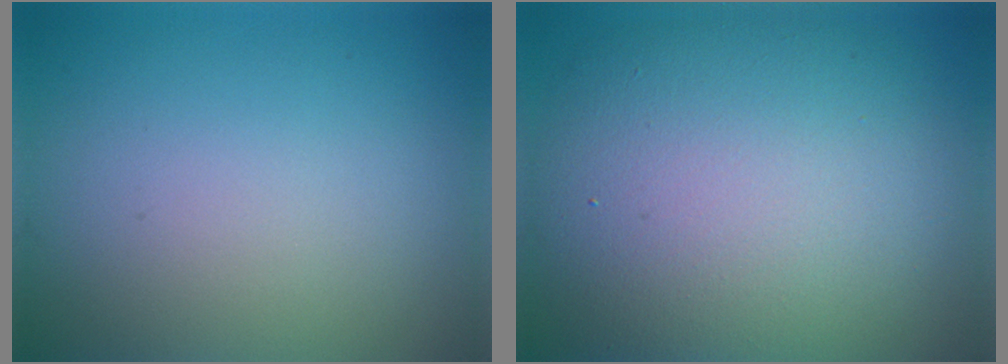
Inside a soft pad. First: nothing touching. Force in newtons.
{"total": 12.9, "press": 12.9, "slide": 1.0}